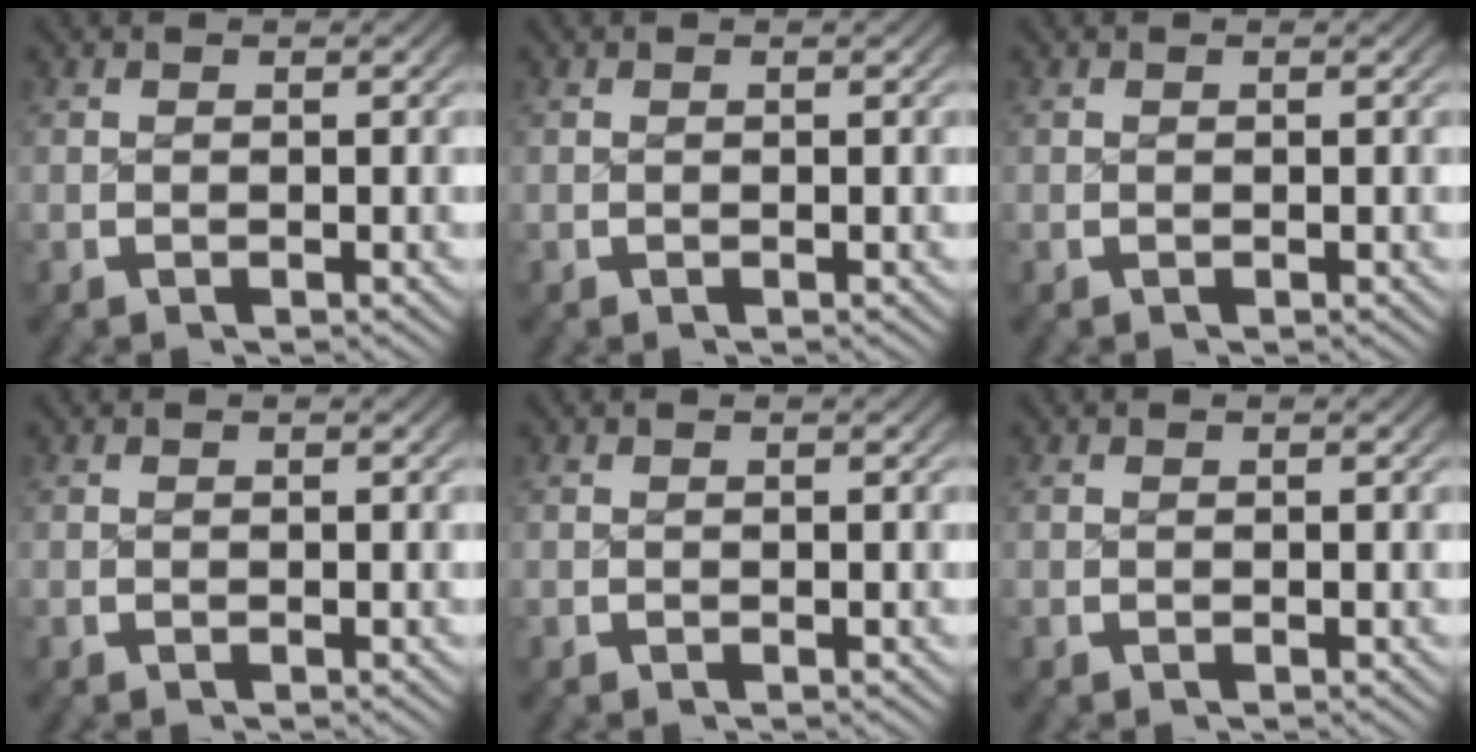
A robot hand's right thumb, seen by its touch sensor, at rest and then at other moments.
{"total": 0.0}
{"total": 0.0}
{"total": 0.0}
{"total": 0.0}
{"total": 0.0}